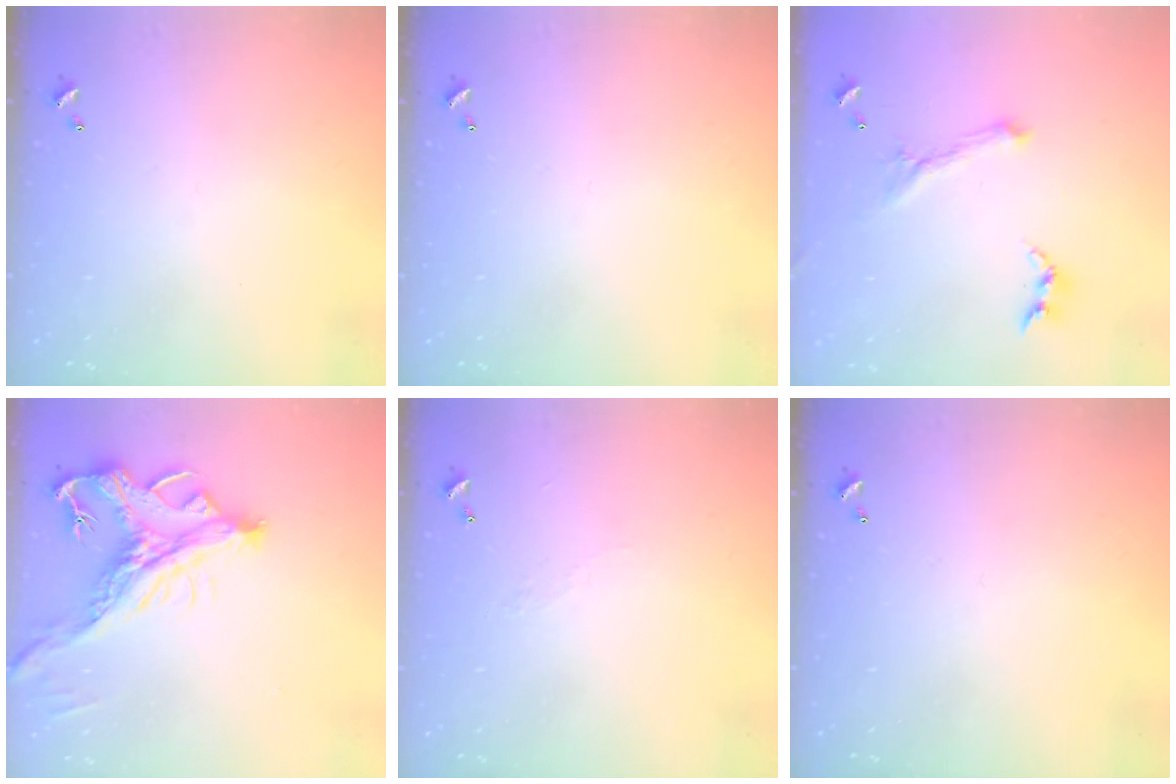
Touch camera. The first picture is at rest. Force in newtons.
{"total": 0.0}
{"total": 0.0}
{"total": 4.6, "press": 4.4, "slide": 1.4}
{"total": 3.1, "press": 3.0, "slide": 0.6}
{"total": 0.0}